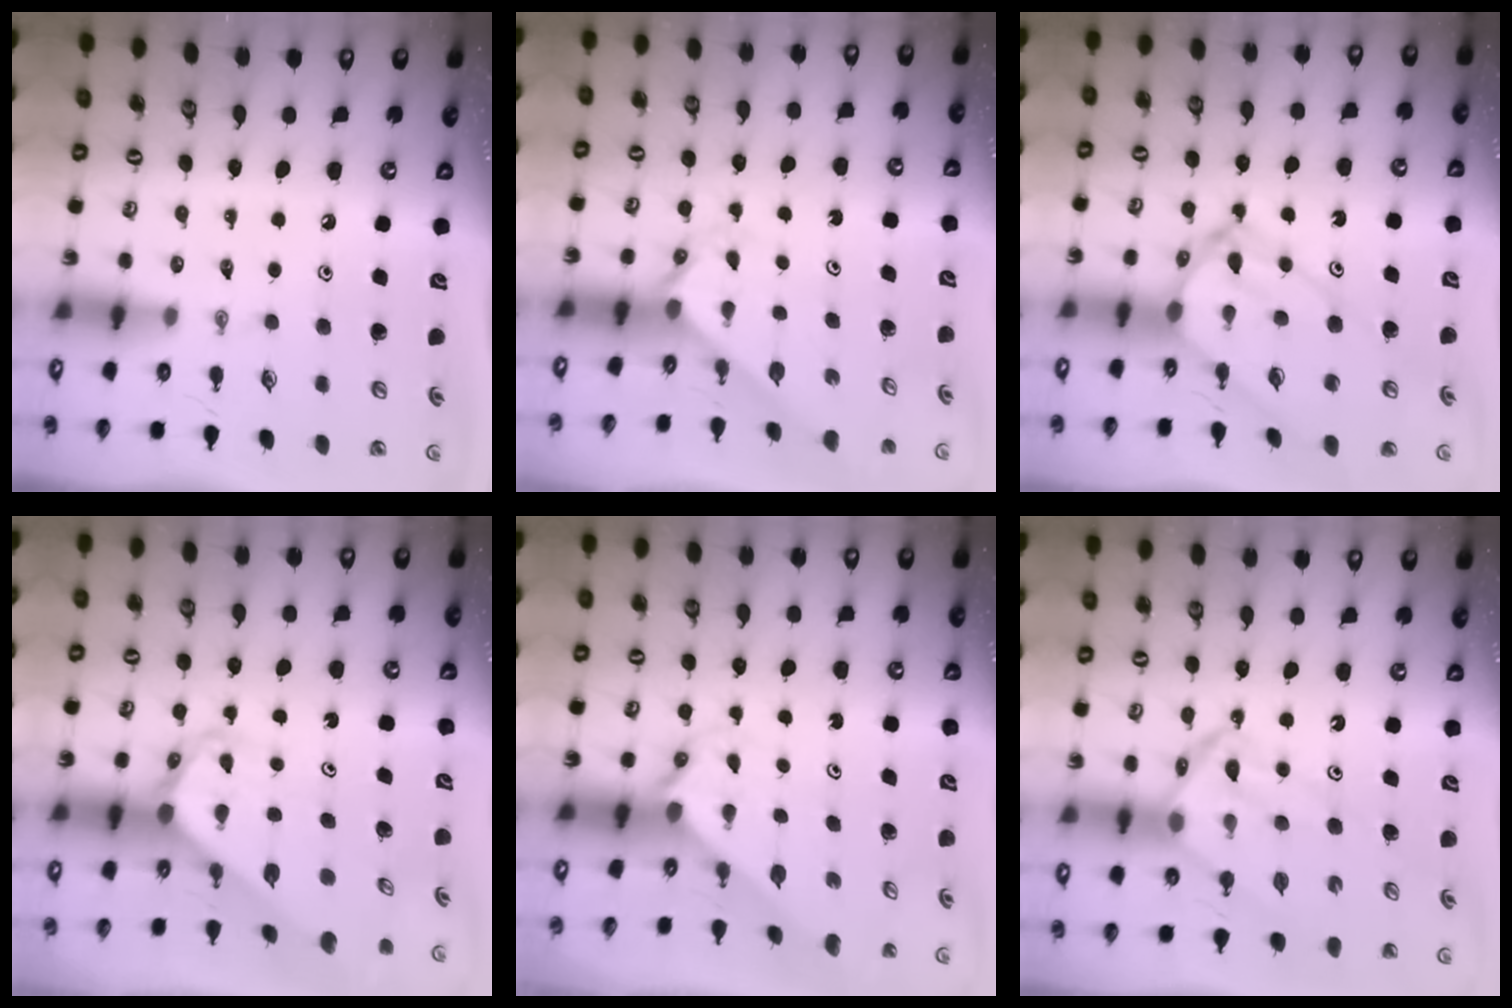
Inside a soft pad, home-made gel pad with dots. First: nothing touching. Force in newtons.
{"total": 2.0, "press": 2.0, "slide": 0.2}
{"total": 14.1, "press": 14.0, "slide": 1.3}
{"total": 2.8, "press": 2.8, "slide": 0.2}
{"total": 1.2, "press": 1.2, "slide": 0.1}
{"total": 11.3, "press": 11.2, "slide": 1.2}